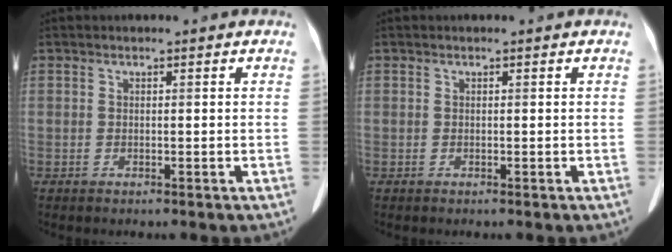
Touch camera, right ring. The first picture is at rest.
{"total": 0.0}